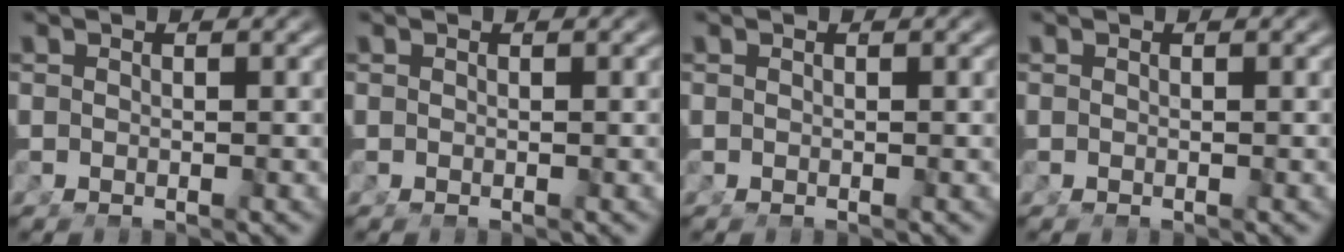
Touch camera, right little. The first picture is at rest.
{"total": 0.0}
{"total": 0.0}
{"total": 0.0}